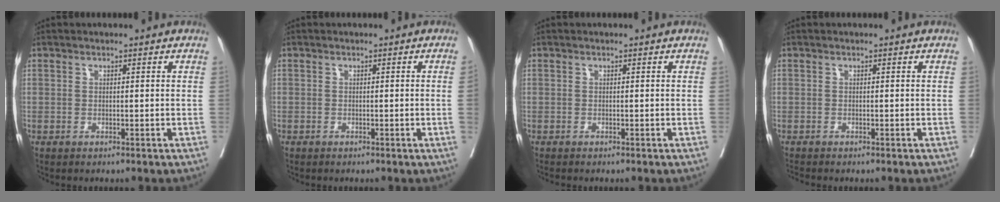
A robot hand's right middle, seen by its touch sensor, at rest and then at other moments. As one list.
[{"total": 0.9, "force": [-0.2, -0.4, 0.8], "torque": [-0.008, 0.000, -0.003]}, {"total": 0.6, "force": [-0.6, 0.1, 0.2], "torque": [-0.003, -0.001, -0.012]}, {"total": 0.9, "force": [-0.9, 0.0, 0.2], "torque": [-0.006, -0.004, -0.019]}]